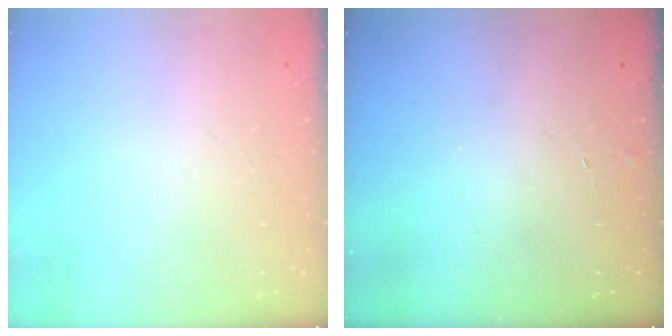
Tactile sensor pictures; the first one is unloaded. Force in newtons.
{"total": 4.3, "press": 4.2, "slide": 0.4}